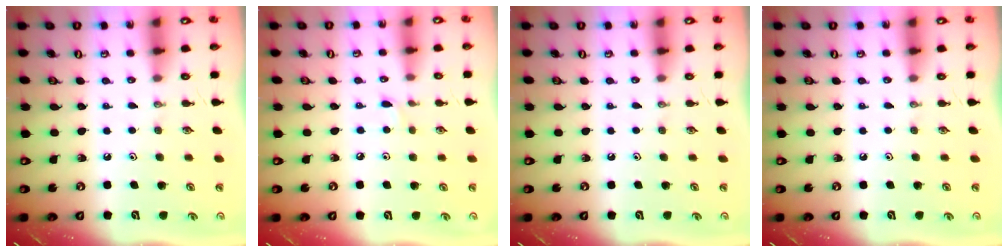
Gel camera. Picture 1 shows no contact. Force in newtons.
{"total": 2.4, "press": 2.4, "slide": 0.4}
{"total": 0.0}
{"total": 0.0}